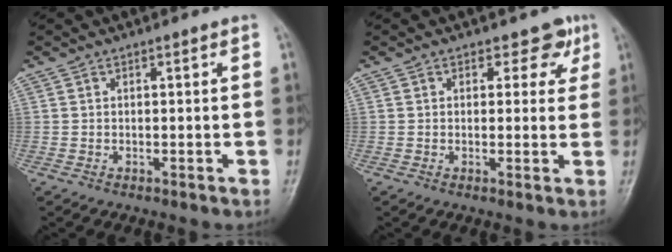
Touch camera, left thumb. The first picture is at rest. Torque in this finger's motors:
{"motor_torque": [0.10, 0.51, -0.30, -0.14, -0.04]}